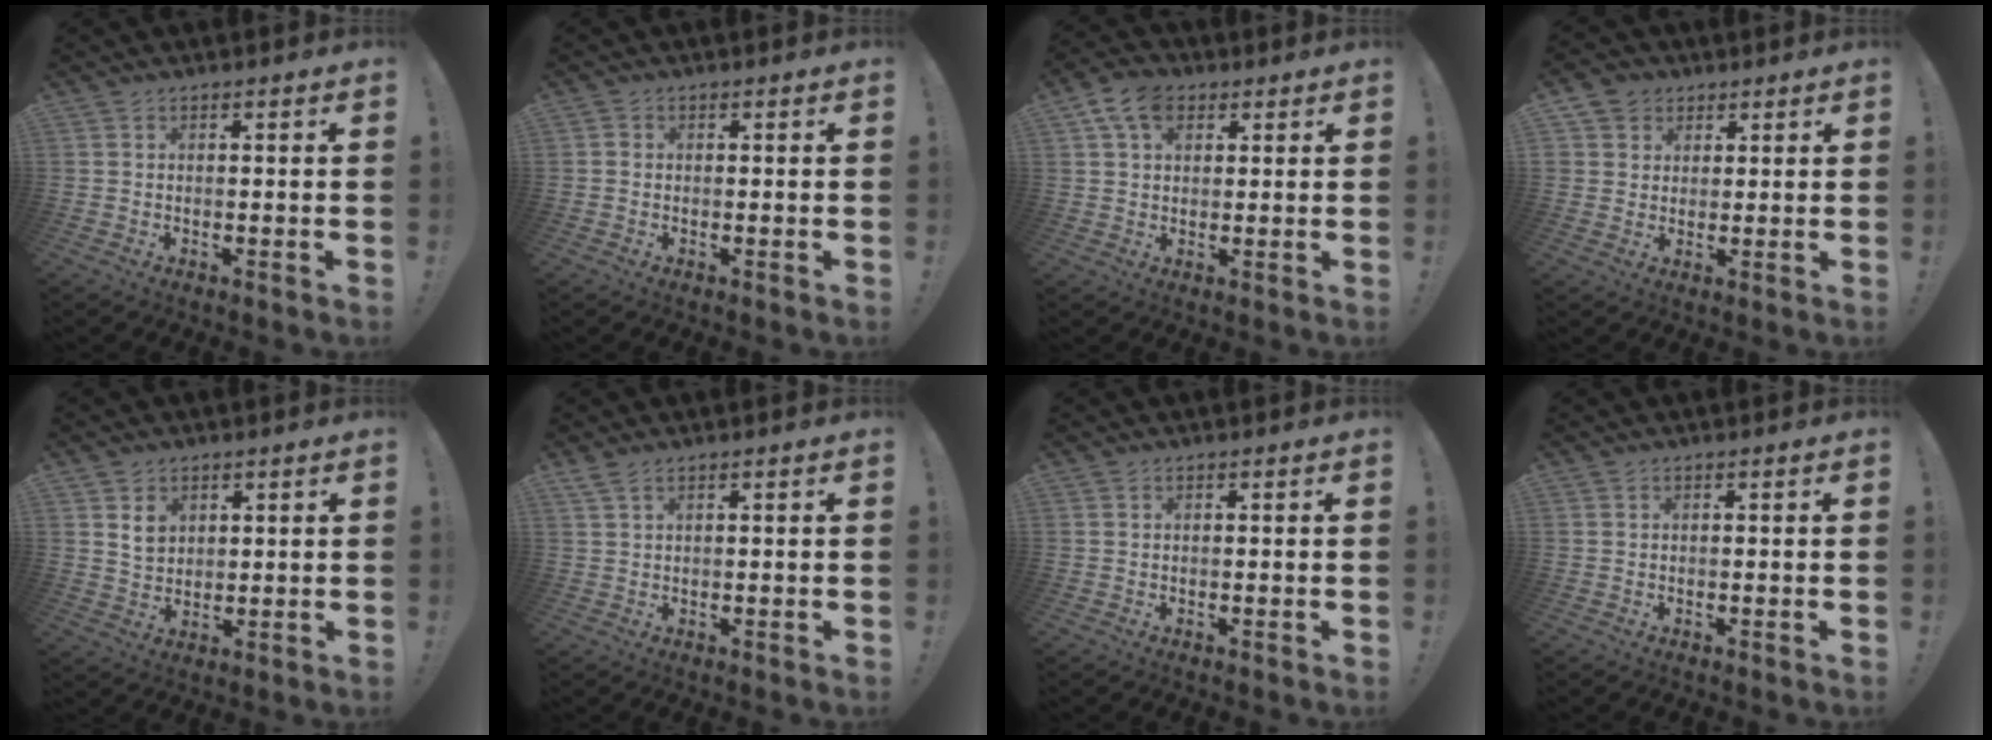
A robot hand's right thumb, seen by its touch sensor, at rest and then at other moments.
{"total": 0.7, "force": [-0.3, 0.7, 0.2], "torque": [-0.002, 0.002, -0.005]}
{"total": 8.8, "force": [3.9, 5.9, 5.2], "torque": [-0.088, 0.001, 0.076]}
{"total": 5.0, "force": [2.0, 4.5, 0.6], "torque": [-0.010, -0.011, 0.040]}
{"total": 5.5, "force": [2.7, 4.4, 1.8], "torque": [-0.029, -0.011, 0.050]}
{"total": 2.3, "force": [1.4, 0.5, 1.7], "torque": [-0.041, 0.001, 0.027]}
{"total": 0.0}
{"total": 0.0}